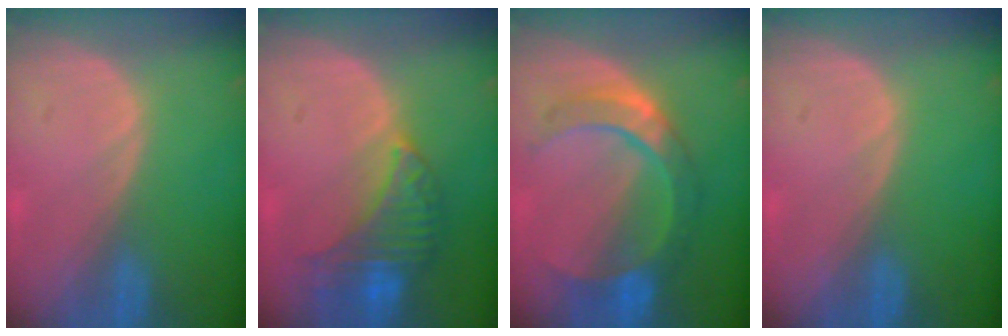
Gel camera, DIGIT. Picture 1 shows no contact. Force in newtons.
{"total": 7.6, "press": 7.2, "slide": 2.5}
{"total": 7.9, "press": 7.9, "slide": 0.3}
{"total": 0.0}